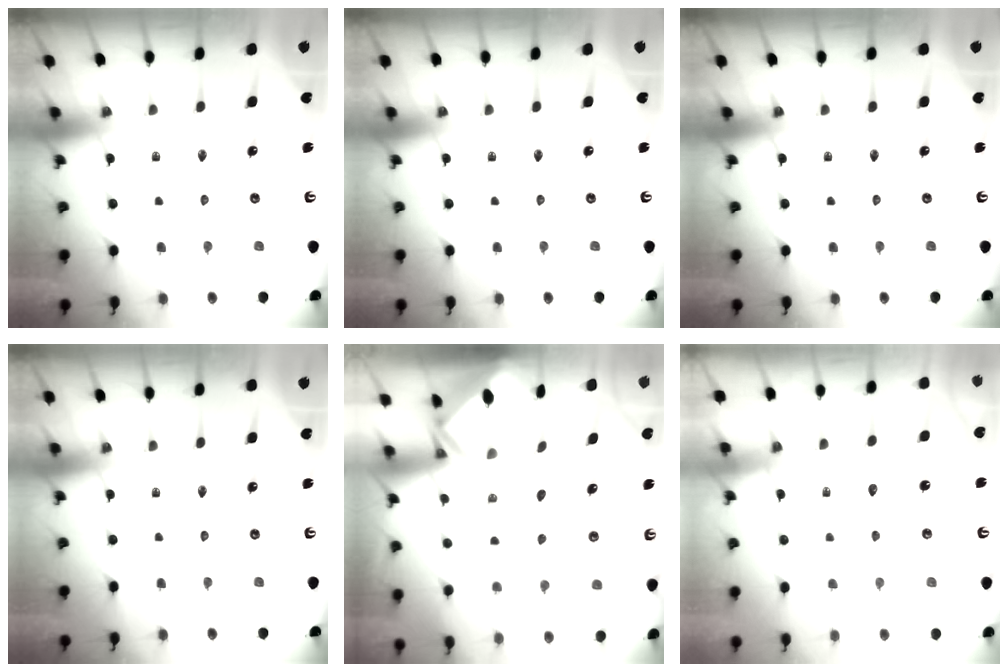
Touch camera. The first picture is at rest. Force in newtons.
{"total": 0.0}
{"total": 0.0}
{"total": 0.0}
{"total": 2.7, "press": 2.7, "slide": 0.1}
{"total": 3.4, "press": 3.4, "slide": 0.3}